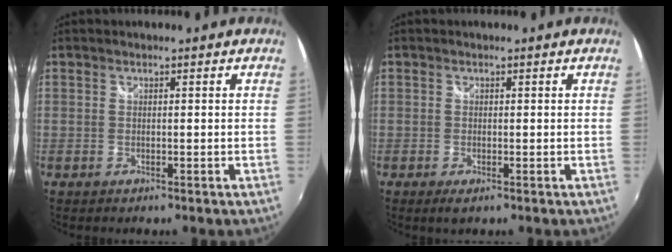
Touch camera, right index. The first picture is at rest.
{"total": 1.4, "force": [-0.6, 0.5, 1.2], "torque": [-0.024, -0.007, -0.009]}